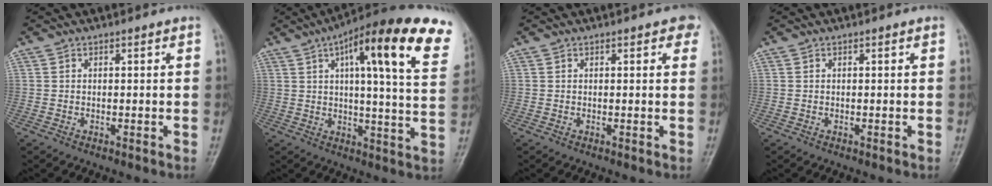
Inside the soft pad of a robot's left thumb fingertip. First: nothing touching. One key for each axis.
{"total": 24.2, "fx": 11.7, "fy": 5.9, "fz": 20.4, "tx": -0.272, "ty": -0.010, "tz": 0.148}
{"total": 2.1, "fx": 1.1, "fy": 1.1, "fz": 1.5, "tx": -0.005, "ty": 0.001, "tz": 0.006}
{"total": 0.0}